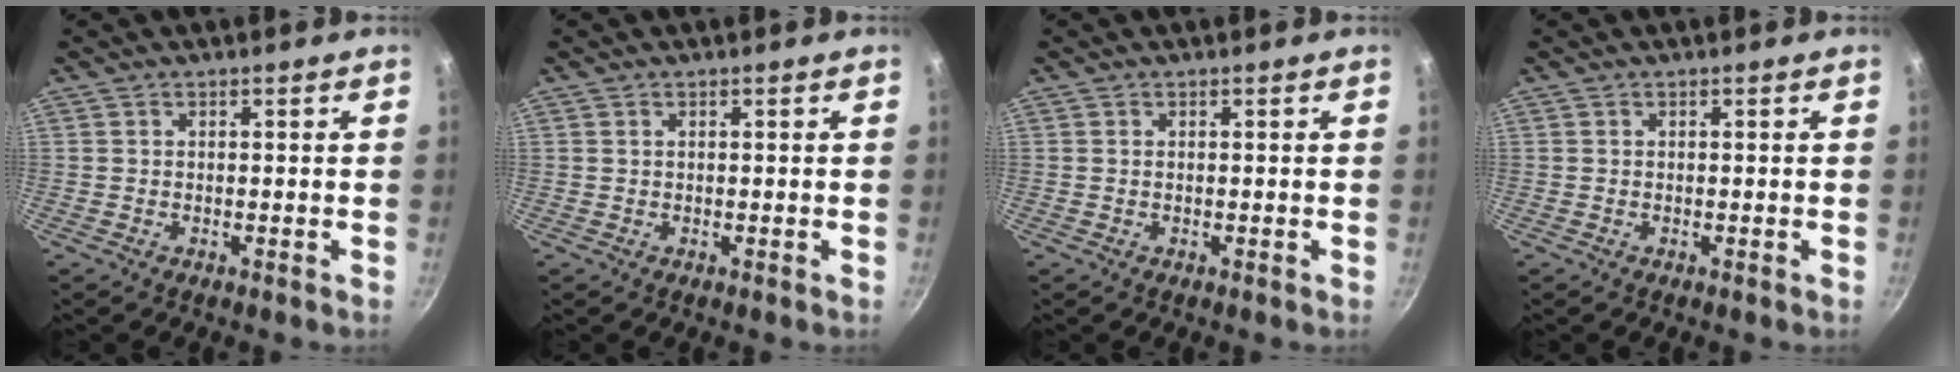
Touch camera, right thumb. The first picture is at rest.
{"total": 0.0}
{"total": 0.0}
{"total": 0.0}